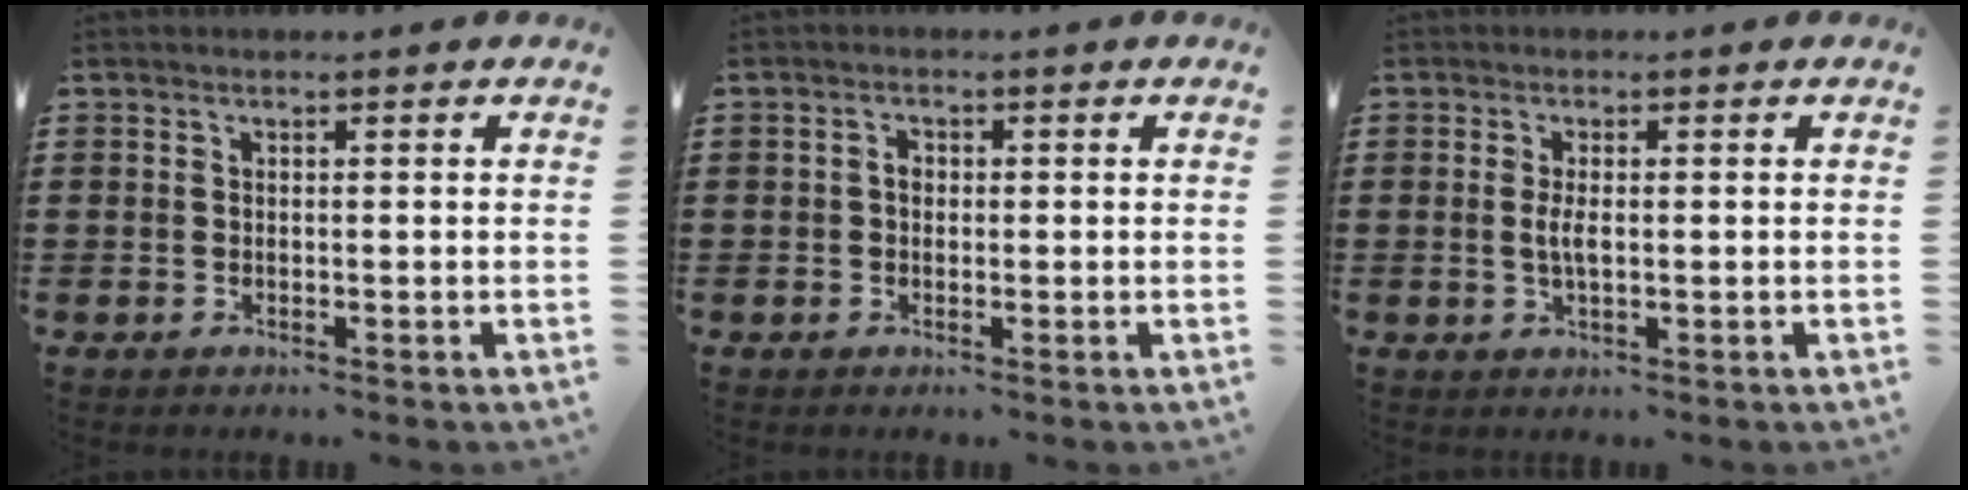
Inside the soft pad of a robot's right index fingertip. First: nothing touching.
{"total": 1.5, "force": [-0.1, 1.1, 1.1], "torque": [-0.022, 0.005, -0.003]}
{"total": 2.5, "force": [-0.1, 0.7, 2.4], "torque": [-0.053, -0.004, -0.004]}